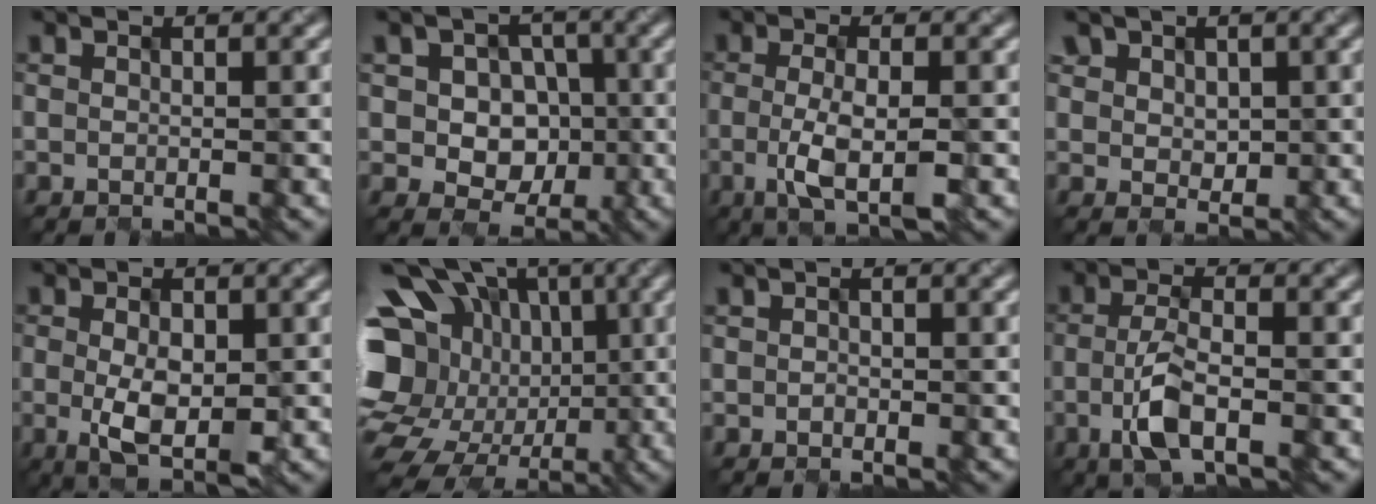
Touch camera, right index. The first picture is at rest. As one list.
[{"total": 5.8, "force": [-0.4, 5.2, 2.7], "torque": [-0.032, 0.018, -0.022]}, {"total": 3.9, "force": [-1.3, 1.0, 3.6], "torque": [-0.077, -0.007, -0.018]}, {"total": 1.8, "force": [0.7, 1.6, 0.1], "torque": [-0.021, -0.004, 0.023]}, {"total": 4.6, "force": [-1.0, 2.0, 3.9], "torque": [-0.078, -0.006, -0.007]}, {"total": 18.2, "force": [-0.3, 15.1, 10.1], "torque": [-0.212, 0.040, -0.015]}, {"total": 0.6, "force": [-0.5, 0.3, 0.1], "torque": [-0.003, -0.002, 0.002]}, {"total": 3.8, "force": [-1.6, 1.3, 3.2], "torque": [-0.077, -0.004, -0.028]}]